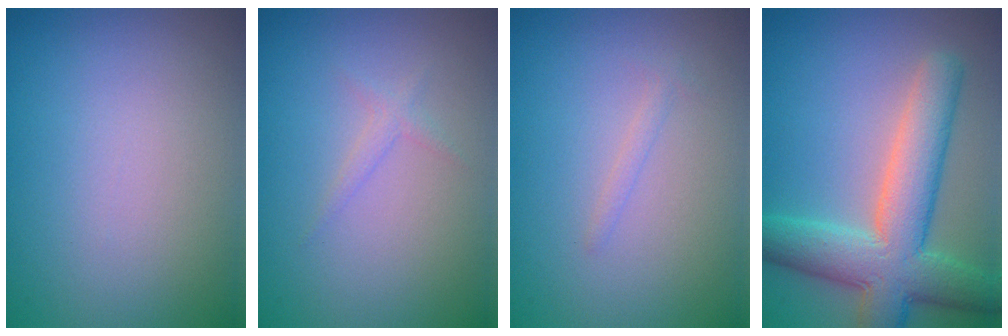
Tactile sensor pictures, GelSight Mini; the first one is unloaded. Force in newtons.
{"total": 0.9, "press": 0.9, "slide": 0.1}
{"total": 0.7, "press": 0.7, "slide": 0.1}
{"total": 8.2, "press": 8.2, "slide": 0.5}